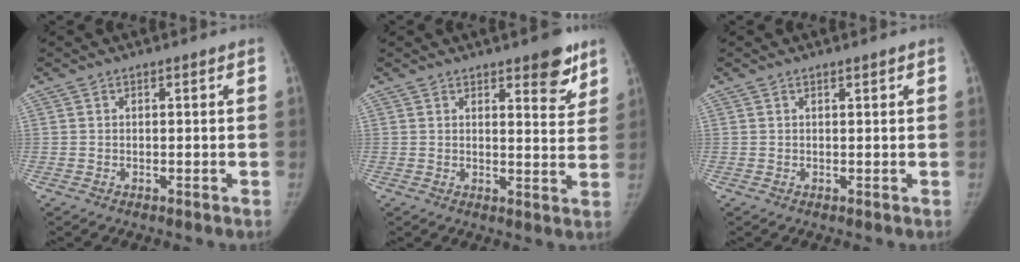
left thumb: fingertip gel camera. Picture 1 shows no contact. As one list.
[{"total": 7.5, "force": [4.9, 2.5, 5.1], "torque": [-0.037, -0.029, 0.061]}, {"total": 0.7, "force": [0.5, 0.1, 0.4], "torque": [-0.006, -0.003, 0.010]}]